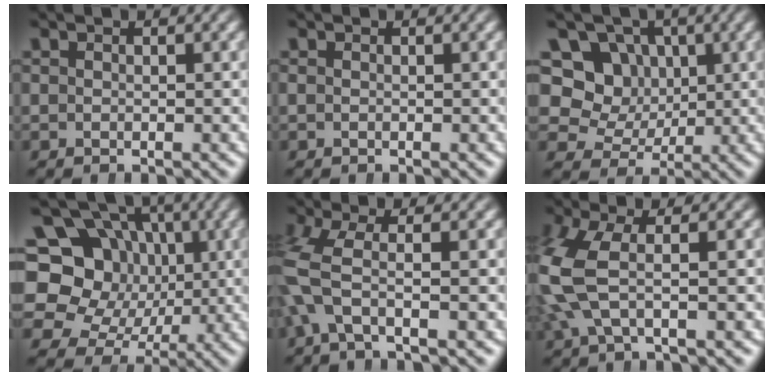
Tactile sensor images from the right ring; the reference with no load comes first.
{"total": 0.0}
{"total": 13.8, "force": [1.5, 12.2, 6.1], "torque": [-0.136, -0.038, 0.029]}
{"total": 16.0, "force": [0.3, 13.9, 7.8], "torque": [-0.160, -0.060, 0.018]}
{"total": 3.9, "force": [-0.4, 1.8, 3.4], "torque": [-0.096, -0.007, -0.005]}
{"total": 5.4, "force": [0.4, 3.0, 4.5], "torque": [-0.112, -0.001, 0.009]}